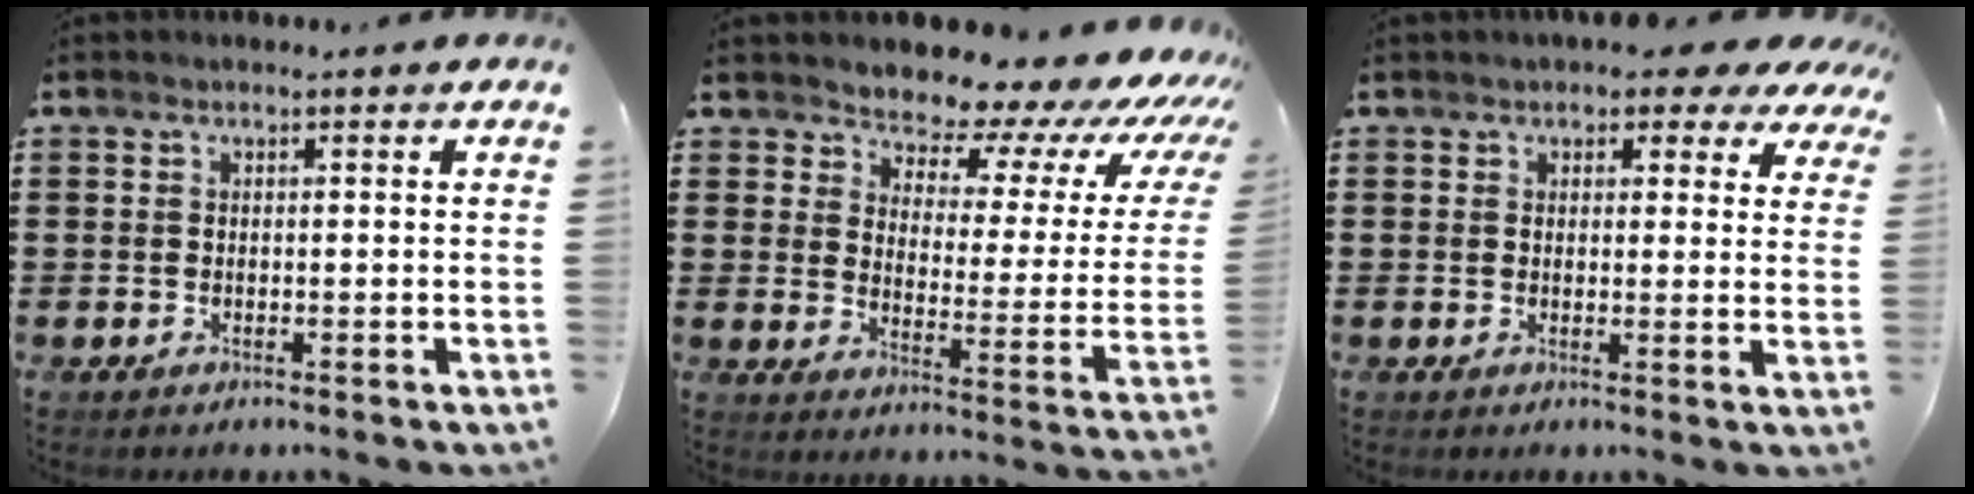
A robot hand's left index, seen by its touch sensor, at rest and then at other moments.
{"total": 8.0, "force": [7.4, 1.7, 2.5], "torque": [-0.054, -0.067, 0.119]}
{"total": 3.1, "force": [2.3, 1.8, 1.0], "torque": [-0.017, -0.004, 0.037]}